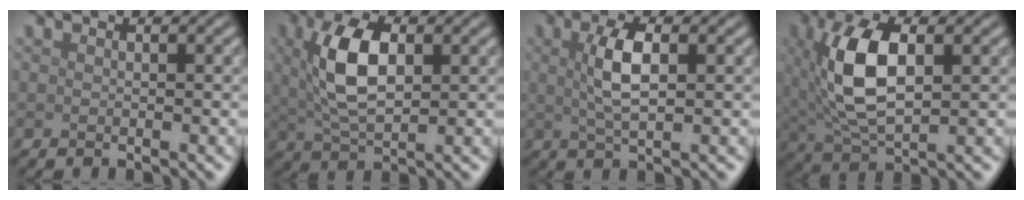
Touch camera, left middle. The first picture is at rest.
{"total": 6.4, "force": [1.4, 3.1, 5.4], "torque": [-0.113, 0.008, 0.027]}
{"total": 3.7, "force": [0.8, 1.2, 3.4], "torque": [-0.070, 0.005, 0.014]}
{"total": 8.0, "force": [1.6, 3.7, 6.9], "torque": [-0.144, 0.007, 0.028]}